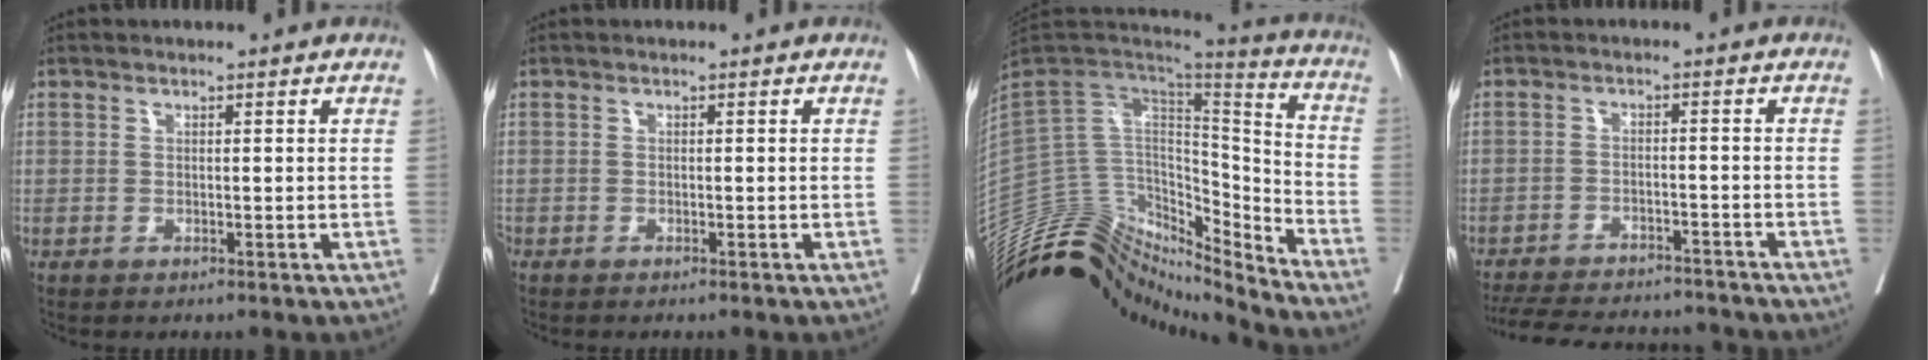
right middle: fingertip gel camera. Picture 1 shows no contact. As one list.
[{"total": 0.7, "force": [-0.6, -0.1, 0.2], "torque": [0.001, 0.001, -0.015]}, {"total": 20.3, "force": [-18.8, 6.5, 4.0], "torque": [-0.071, 0.104, -0.299]}, {"total": 16.3, "force": [-14.9, 3.9, 5.3], "torque": [-0.125, -0.008, -0.207]}]